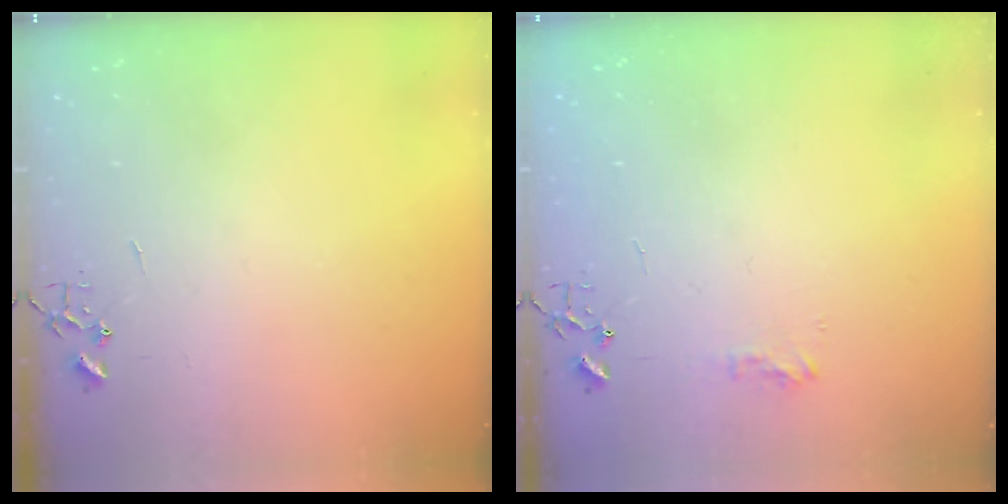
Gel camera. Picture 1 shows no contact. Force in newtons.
{"total": 6.4, "press": 6.4, "slide": 0.1}